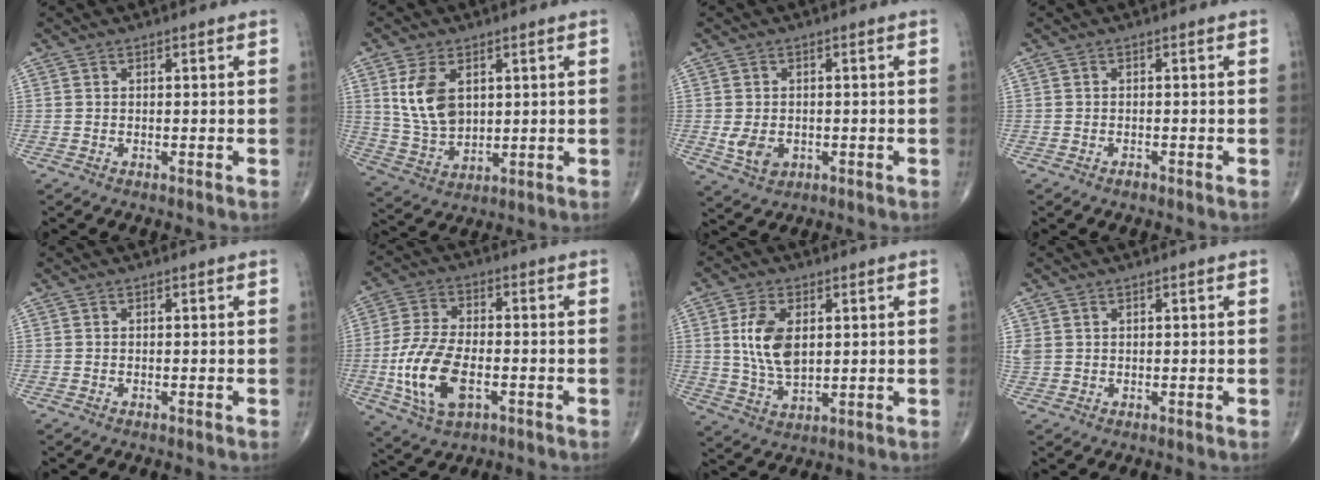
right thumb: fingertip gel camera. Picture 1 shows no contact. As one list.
[{"total": 10.1, "force": [2.9, 6.5, 7.2], "torque": [-0.125, -0.012, 0.069]}, {"total": 5.0, "force": [-0.8, 3.8, 3.2], "torque": [-0.050, -0.002, -0.004]}, {"total": 0.9, "force": [-0.6, 0.5, 0.3], "torque": [-0.005, 0.002, -0.012]}, {"total": 0.0}, {"total": 13.5, "force": [-3.5, 7.2, 10.9], "torque": [-0.222, 0.009, -0.062]}, {"total": 10.0, "force": [1.9, 5.8, 7.9], "torque": [-0.146, -0.011, 0.044]}, {"total": 2.5, "force": [1.0, 2.0, 1.1], "torque": [-0.029, 0.006, 0.028]}]